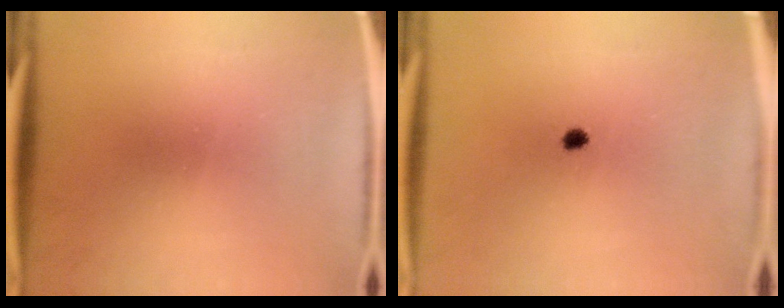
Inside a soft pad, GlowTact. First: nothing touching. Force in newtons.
{"total": 1.5}